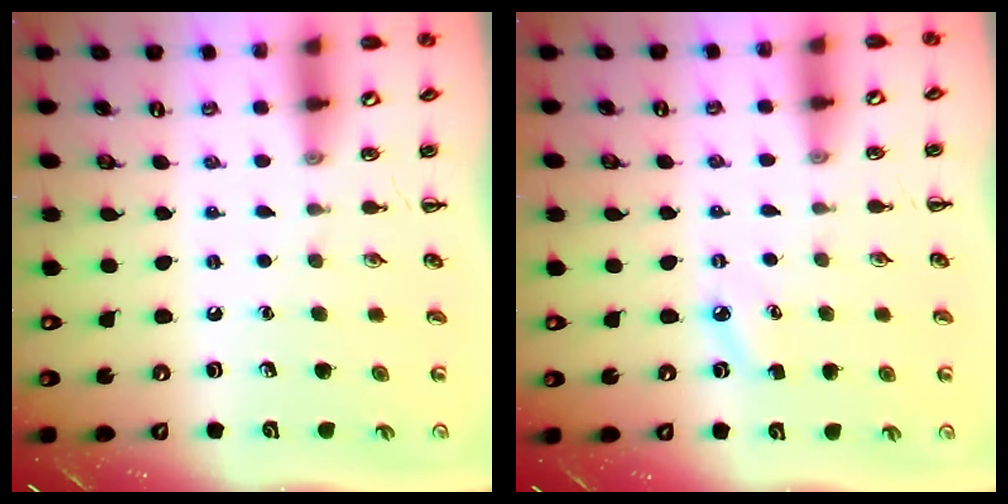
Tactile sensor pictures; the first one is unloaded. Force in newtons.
{"total": 2.8, "press": 2.7, "slide": 0.7}